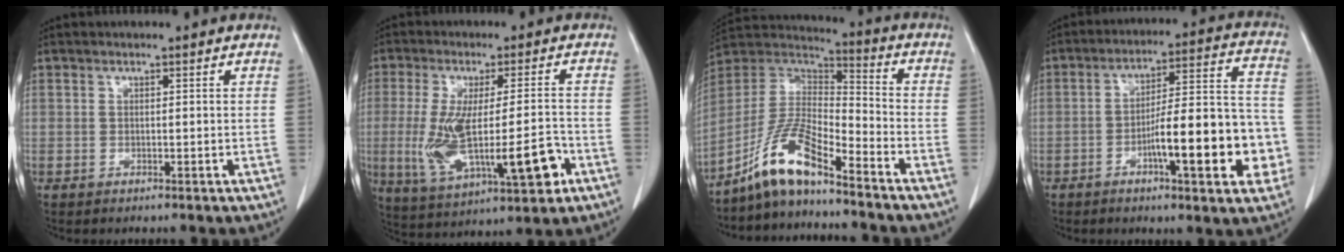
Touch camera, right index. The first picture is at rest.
{"total": 15.3, "force": [-3.7, 3.4, 14.5], "torque": [-0.267, -0.010, -0.045]}
{"total": 11.3, "force": [-8.4, 1.6, 7.3], "torque": [-0.162, 0.014, -0.160]}
{"total": 16.4, "force": [-5.0, 3.1, 15.3], "torque": [-0.214, 0.025, -0.069]}